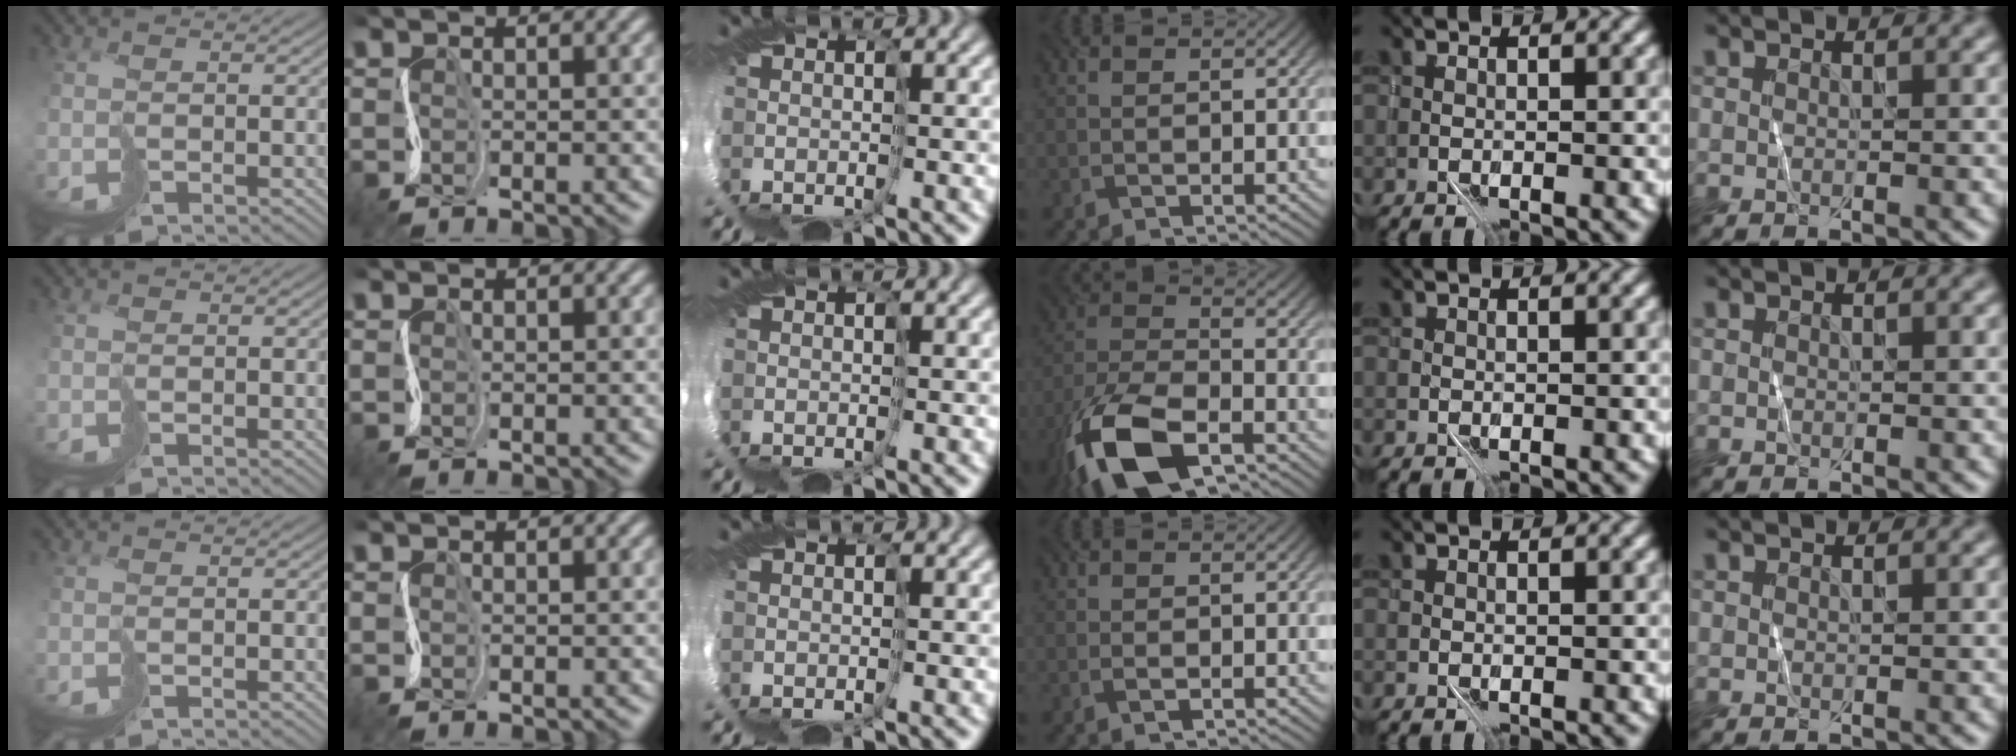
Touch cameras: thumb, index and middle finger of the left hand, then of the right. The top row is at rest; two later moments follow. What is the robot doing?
{"motion": "cut", "object": "paper bag"}